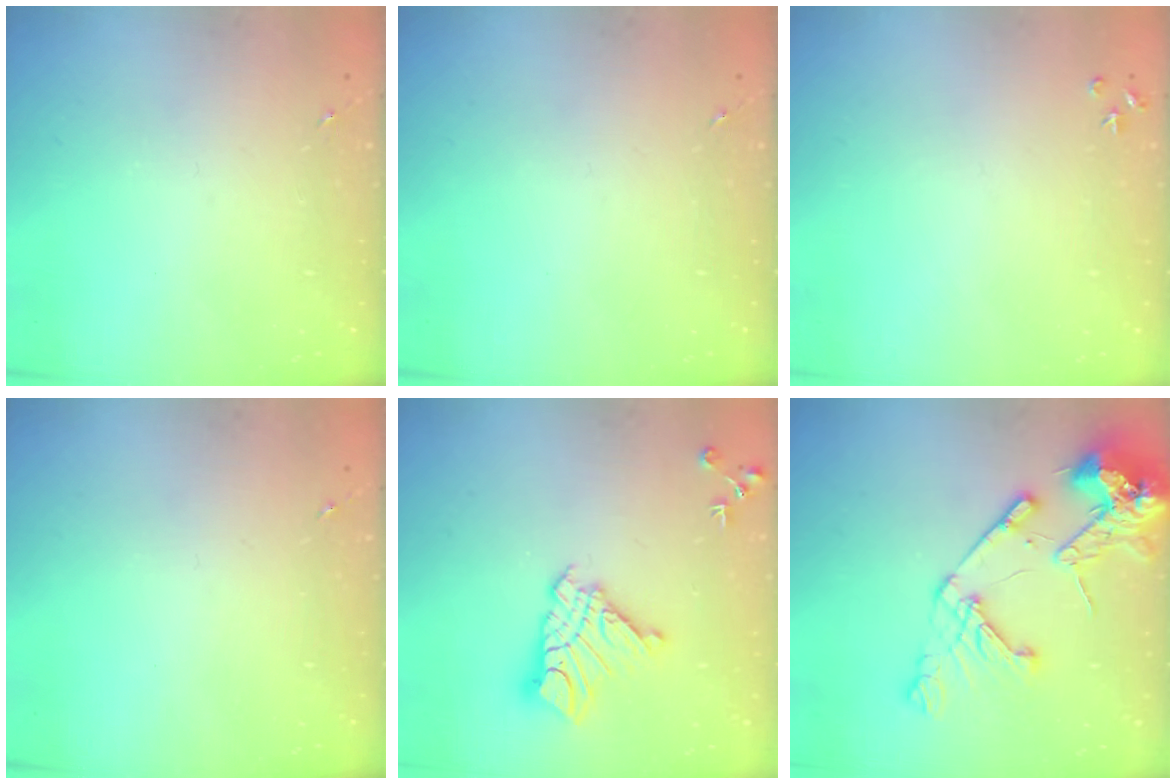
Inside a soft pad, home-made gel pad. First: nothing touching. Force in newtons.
{"total": 0.0}
{"total": 3.6, "press": 3.5, "slide": 0.5}
{"total": 0.0}
{"total": 13.7, "press": 13.6, "slide": 1.2}
{"total": 19.4, "press": 19.2, "slide": 2.7}